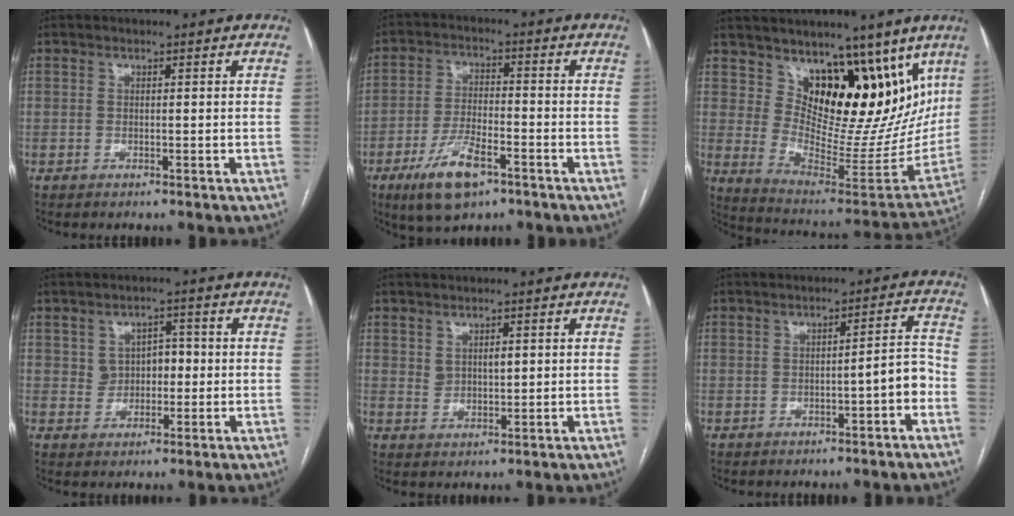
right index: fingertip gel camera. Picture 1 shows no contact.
{"total": 9.7, "force": [-5.5, 3.4, 7.2], "torque": [-0.145, -0.008, -0.094]}
{"total": 18.0, "force": [11.8, 8.3, 10.8], "torque": [-0.114, -0.023, 0.182]}
{"total": 4.3, "force": [0.3, 3.5, 2.4], "torque": [-0.029, 0.019, 0.011]}
{"total": 2.9, "force": [1.1, 1.6, 2.2], "torque": [-0.039, 0.000, 0.024]}
{"total": 4.1, "force": [-1.7, 0.4, 3.7], "torque": [-0.042, 0.017, -0.024]}